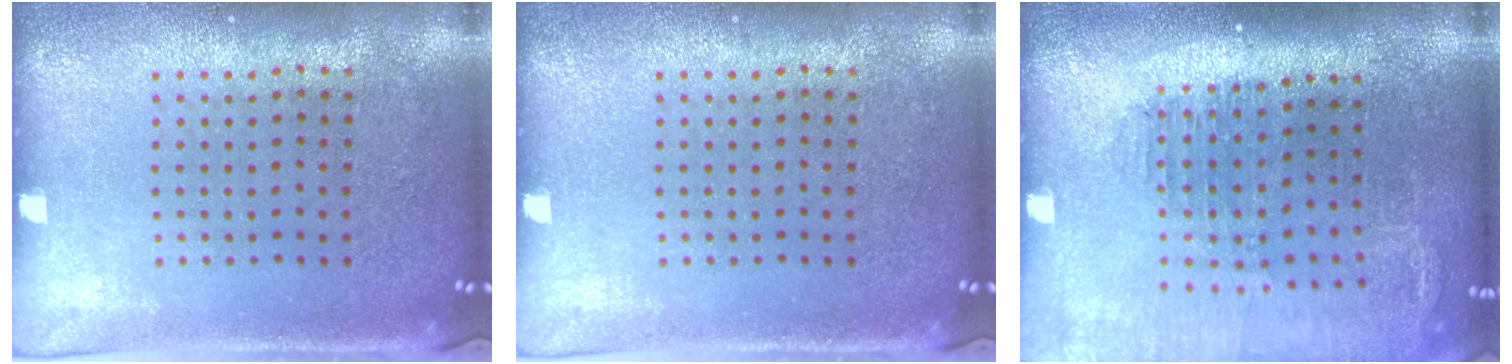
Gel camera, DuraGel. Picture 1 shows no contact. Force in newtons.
{"total": 0.0}
{"total": 1.6, "press": 1.5, "slide": 0.6}